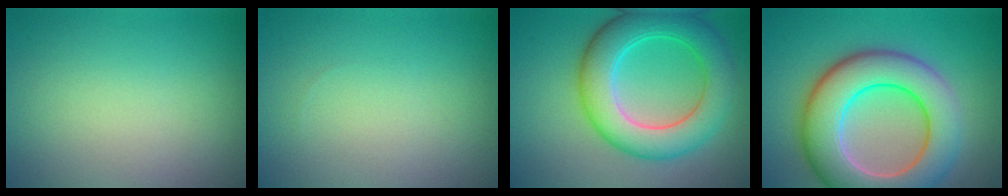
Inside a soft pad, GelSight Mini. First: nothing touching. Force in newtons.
{"total": 0.0}
{"total": 7.7, "press": 7.7, "slide": 0.3}
{"total": 10.1, "press": 10.1, "slide": 0.6}